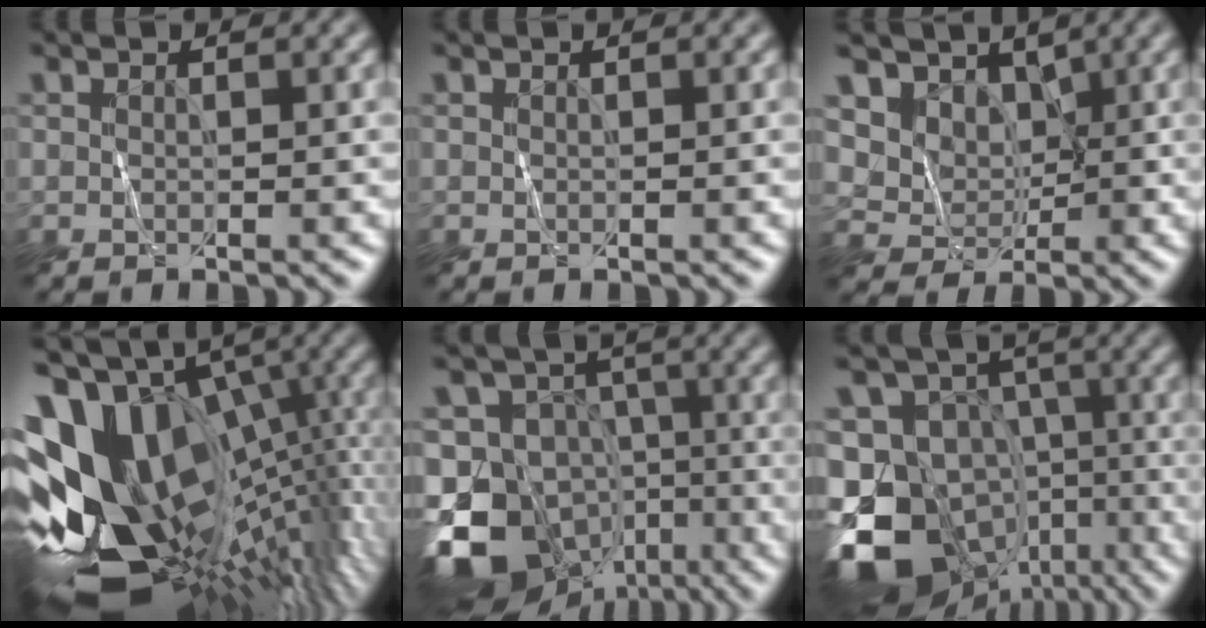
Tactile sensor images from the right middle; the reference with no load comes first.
{"total": 0.0}
{"total": 6.1, "force": [3.2, 4.6, 2.3], "torque": [-0.067, -0.015, 0.060]}
{"total": 17.5, "force": [1.5, 10.4, 14.0], "torque": [-0.257, -0.013, 0.037]}
{"total": 14.7, "force": [-7.3, 11.1, 6.2], "torque": [-0.134, -0.009, -0.116]}
{"total": 17.2, "force": [-7.6, 13.3, 7.7], "torque": [-0.177, -0.017, -0.115]}